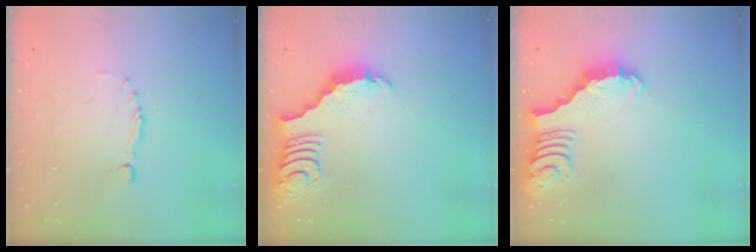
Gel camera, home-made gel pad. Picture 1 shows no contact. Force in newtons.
{"total": 3.5, "press": 3.5, "slide": 0.4}
{"total": 2.7, "press": 2.7, "slide": 0.1}